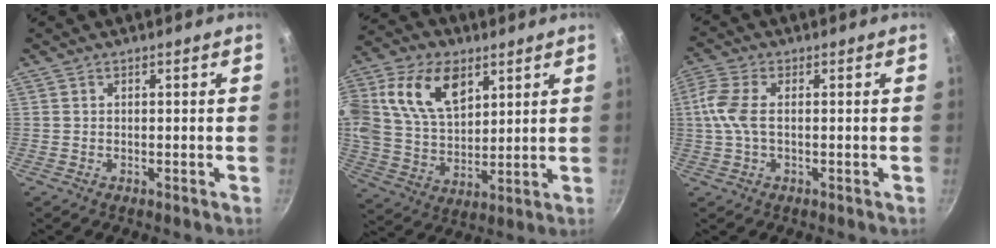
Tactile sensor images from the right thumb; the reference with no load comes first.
{"total": 18.0, "force": [7.4, 11.5, 11.7], "torque": [-0.202, -0.012, 0.137]}
{"total": 6.5, "force": [0.3, 3.3, 5.6], "torque": [-0.133, 0.013, -0.002]}